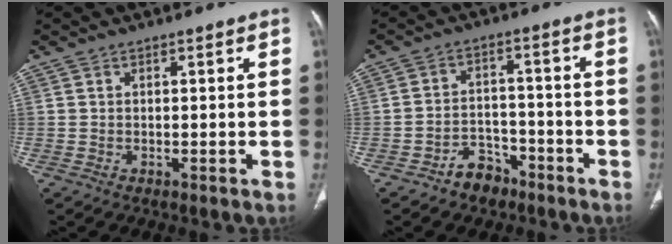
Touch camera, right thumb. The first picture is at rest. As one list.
[{"total": 5.9, "force": [-4.2, 3.9, 1.7], "torque": [-0.010, 0.039, -0.066]}]